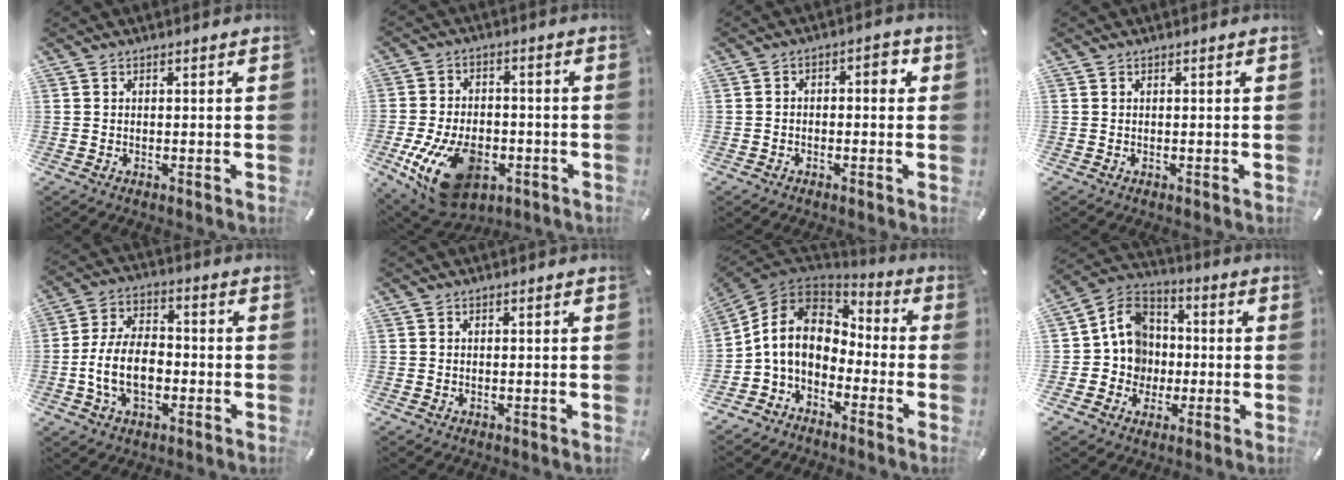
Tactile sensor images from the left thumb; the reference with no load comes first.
{"total": 16.6, "force": [-5.8, 10.2, 11.7], "torque": [-0.227, 0.024, -0.091]}
{"total": 3.4, "force": [-1.3, 1.8, 2.5], "torque": [-0.047, 0.018, -0.027]}
{"total": 0.0}
{"total": 12.1, "force": [-3.1, 7.7, 8.8], "torque": [-0.190, 0.011, -0.054]}
{"total": 0.0}
{"total": 10.3, "force": [-0.9, 8.2, 6.1], "torque": [-0.154, 0.010, -0.019]}
{"total": 10.5, "force": [-1.5, 10.2, 2.3], "torque": [-0.058, 0.011, -0.025]}